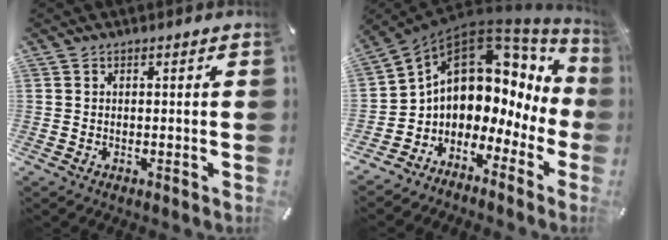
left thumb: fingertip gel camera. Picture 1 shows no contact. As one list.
[{"total": 10.7, "force": [3.6, 8.7, 5.2], "torque": [-0.082, -0.050, 0.062]}]